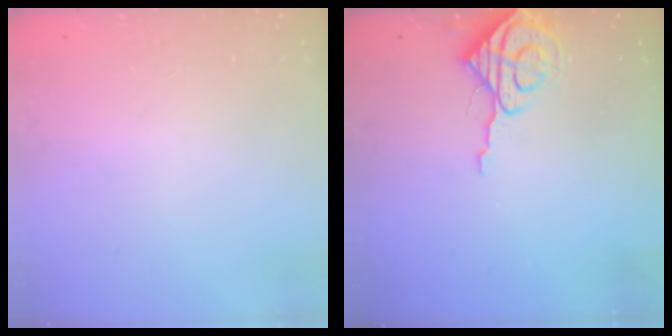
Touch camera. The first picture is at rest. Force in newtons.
{"total": 7.6, "press": 7.5, "slide": 0.5}